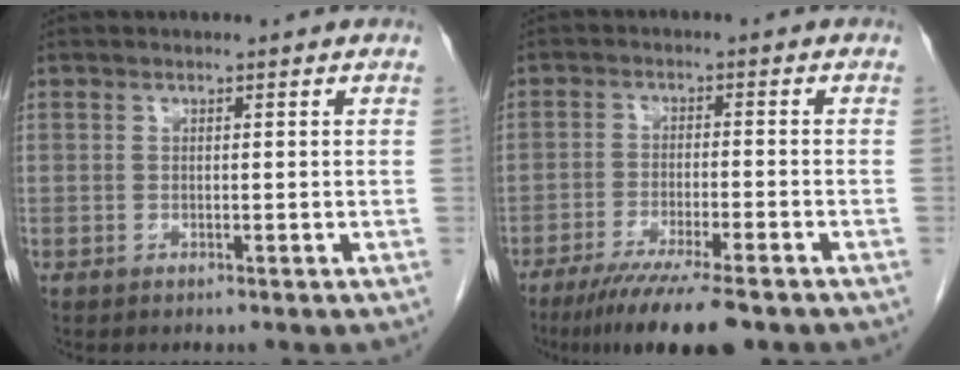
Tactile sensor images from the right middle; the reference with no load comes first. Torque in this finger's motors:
{"motor_torque": [1.12, -1.02, 0.23, 0.06]}